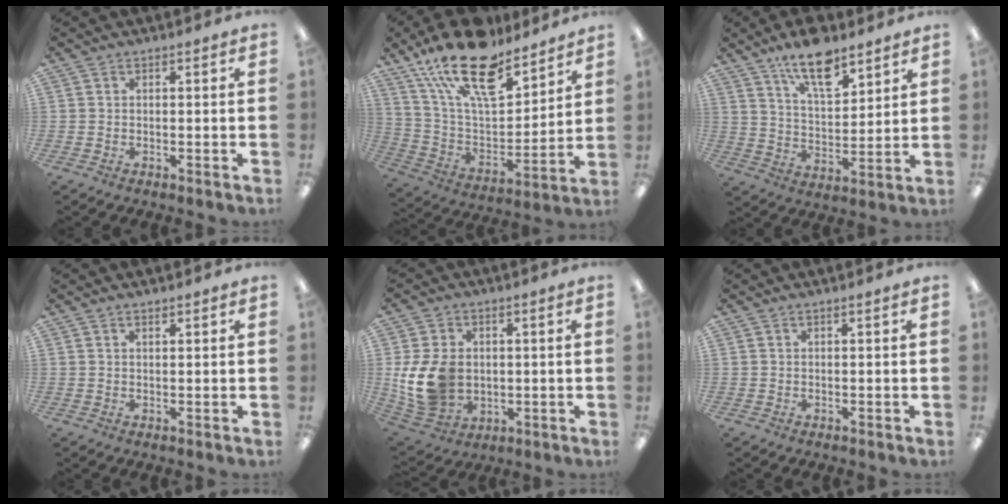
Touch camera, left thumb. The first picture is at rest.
{"total": 22.0, "force": [15.5, 9.2, 12.7], "torque": [-0.224, -0.092, 0.274]}
{"total": 12.8, "force": [9.5, 5.1, 7.0], "torque": [-0.114, -0.051, 0.165]}
{"total": 0.7, "force": [0.7, 0.2, -0.1], "torque": [-0.001, -0.001, 0.013]}
{"total": 13.3, "force": [-0.2, 10.5, 8.2], "torque": [-0.184, 0.005, 0.001]}
{"total": 0.5, "force": [0.3, -0.1, 0.4], "torque": [-0.006, 0.000, 0.005]}